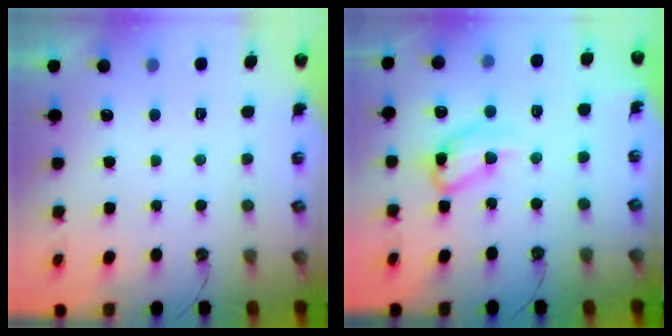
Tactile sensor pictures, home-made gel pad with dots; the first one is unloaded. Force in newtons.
{"total": 12.0, "press": 12.0, "slide": 0.9}